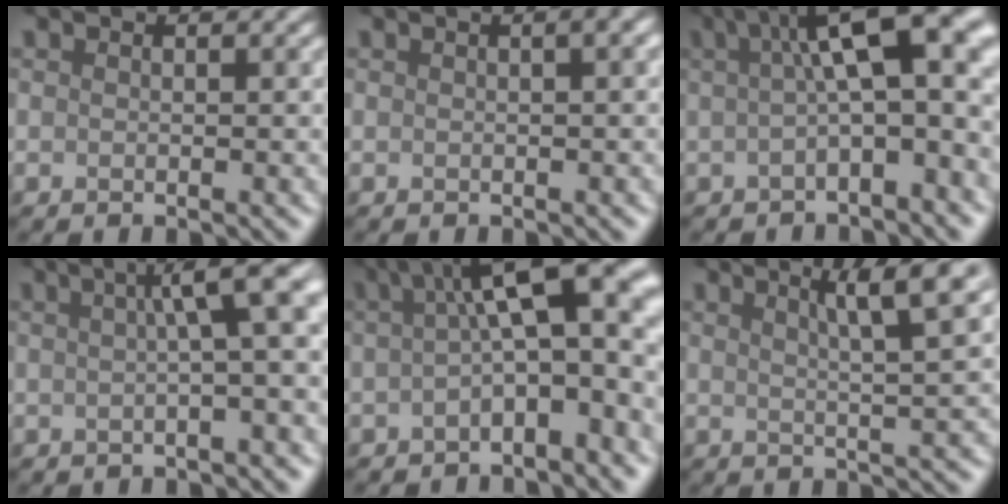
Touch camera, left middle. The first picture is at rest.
{"total": 4.3, "force": [1.5, 2.2, 3.3], "torque": [-0.007, 0.033, -0.009]}
{"total": 9.7, "force": [2.0, 3.0, 9.1], "torque": [-0.114, 0.026, 0.023]}
{"total": 7.5, "force": [1.6, 2.1, 7.0], "torque": [-0.059, 0.024, 0.022]}
{"total": 10.8, "force": [1.3, 3.9, 10.0], "torque": [-0.120, 0.023, 0.012]}
{"total": 6.0, "force": [3.0, 0.9, 5.2], "torque": [-0.058, 0.010, 0.048]}